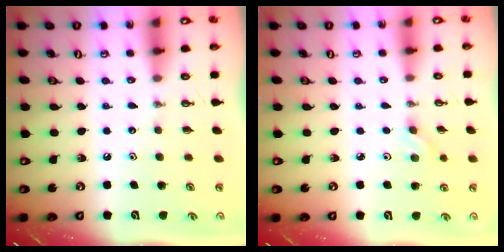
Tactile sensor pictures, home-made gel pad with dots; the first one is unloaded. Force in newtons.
{"total": 2.6, "press": 2.1, "slide": 1.5}